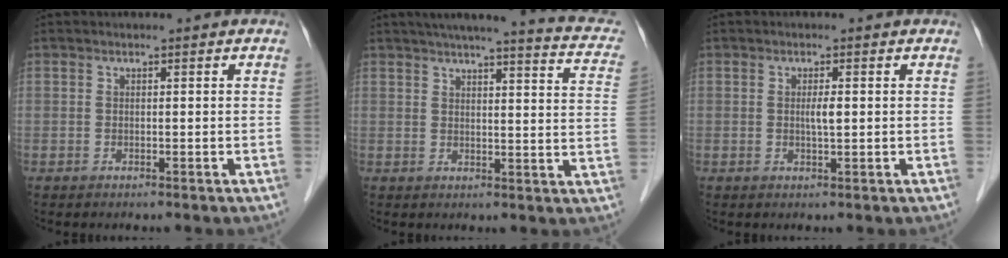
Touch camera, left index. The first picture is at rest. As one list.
[{"total": 17.8, "force": [14.5, 2.5, 10.0], "torque": [-0.131, 0.006, 0.158]}, {"total": 1.7, "force": [0.1, 0.2, 1.6], "torque": [-0.030, 0.001, 0.003]}]